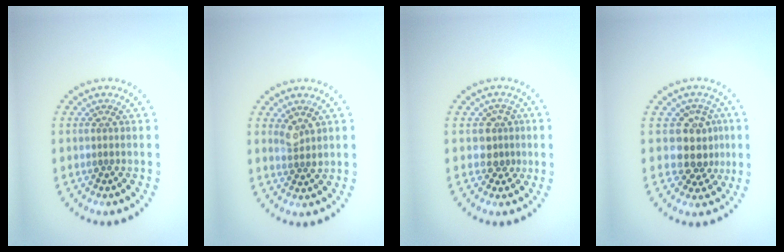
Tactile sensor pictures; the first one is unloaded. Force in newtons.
{"total": 1.7, "press": 1.4, "slide": 0.9}
{"total": 2.0, "press": 1.6, "slide": 1.2}
{"total": 3.5, "press": 3.0, "slide": 1.8}